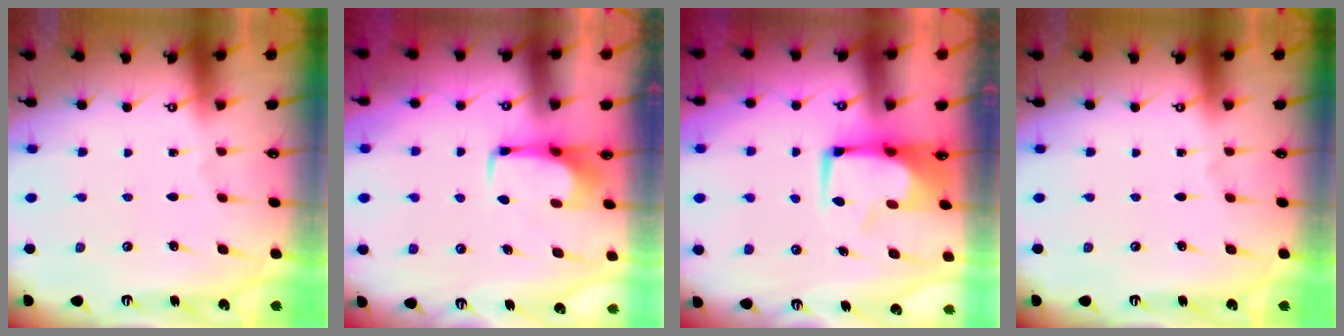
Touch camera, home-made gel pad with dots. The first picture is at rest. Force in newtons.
{"total": 1.0, "press": 0.9, "slide": 0.4}
{"total": 0.7, "press": 0.5, "slide": 0.4}
{"total": 0.0}